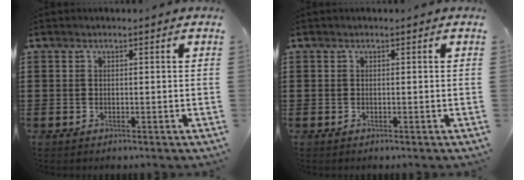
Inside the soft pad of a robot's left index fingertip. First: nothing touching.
{"total": 0.0}